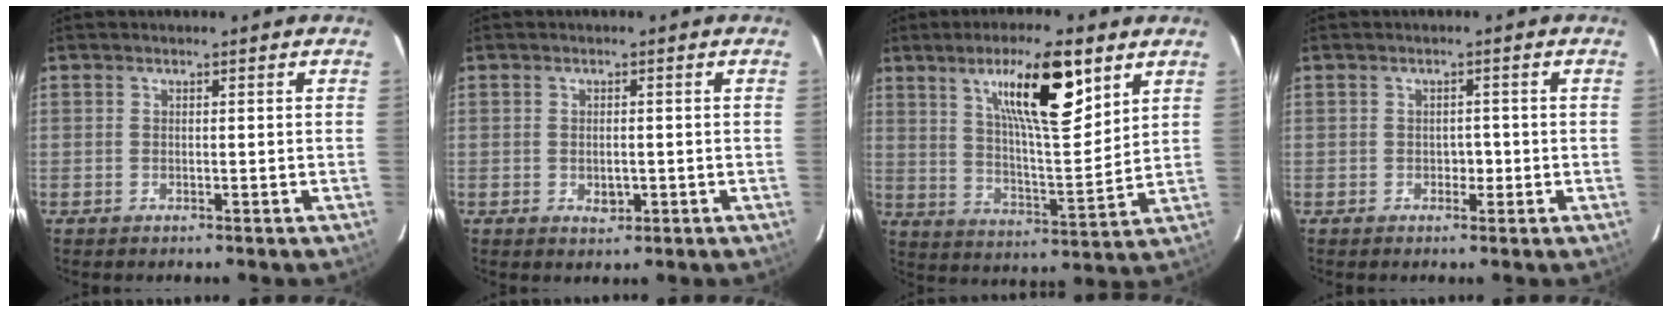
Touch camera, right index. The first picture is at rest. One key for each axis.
{"total": 2.1, "fx": -0.4, "fy": 1.2, "fz": 1.7, "tx": -0.031, "ty": -0.001, "tz": -0.001}
{"total": 14.3, "fx": 7.6, "fy": 2.4, "fz": 11.9, "tx": -0.201, "ty": 0.001, "tz": 0.131}
{"total": 1.5, "fx": -0.5, "fy": 1.1, "fz": 1.0, "tx": -0.012, "ty": 0.004, "tz": -0.006}